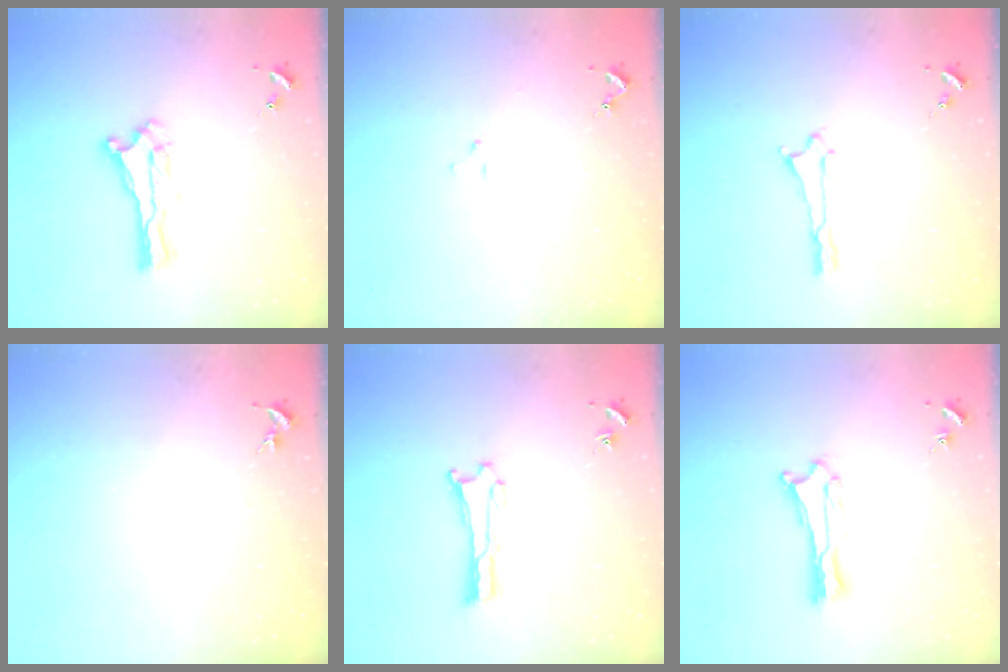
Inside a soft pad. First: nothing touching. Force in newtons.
{"total": 0.8, "press": 0.8, "slide": 0.2}
{"total": 0.0}
{"total": 0.0}
{"total": 0.0}
{"total": 0.8, "press": 0.7, "slide": 0.2}